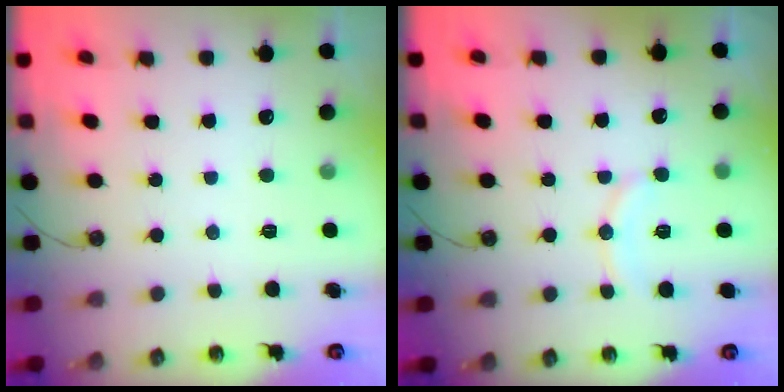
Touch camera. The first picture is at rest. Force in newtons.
{"total": 8.3, "press": 8.2, "slide": 1.1}